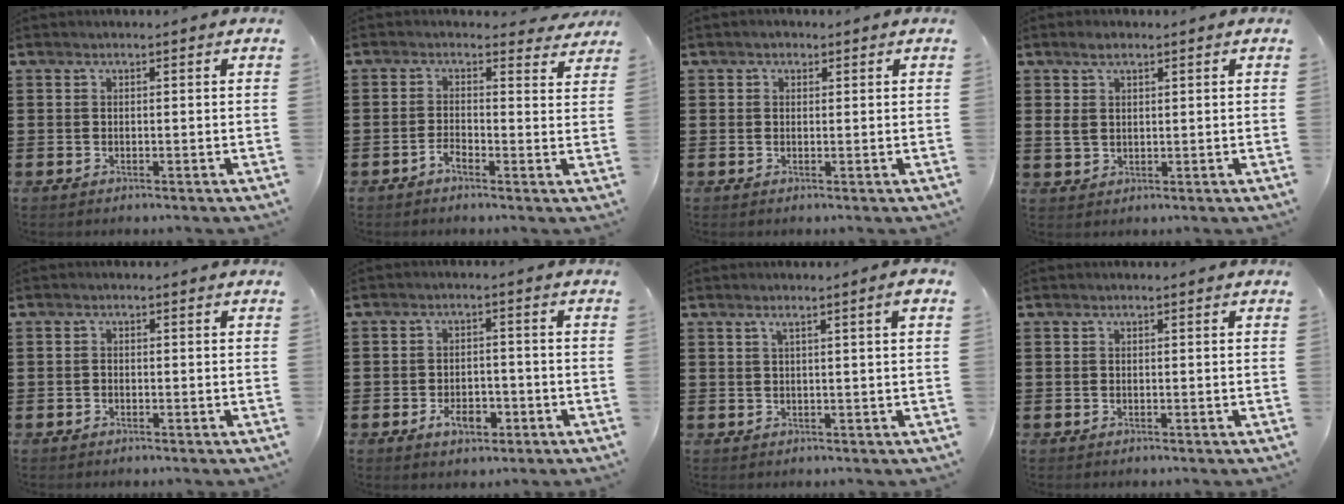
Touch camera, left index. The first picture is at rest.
{"total": 1.7, "force": [-0.4, 1.0, 1.3], "torque": [-0.020, 0.001, -0.012]}
{"total": 0.7, "force": [0.2, 0.7, 0.1], "torque": [-0.005, 0.006, 0.003]}
{"total": 3.4, "force": [1.5, 2.2, 2.1], "torque": [-0.048, 0.011, 0.026]}
{"total": 0.8, "force": [-0.7, 0.5, 0.2], "torque": [-0.007, -0.001, -0.014]}
{"total": 4.4, "force": [-2.4, 2.4, 2.8], "torque": [-0.038, 0.003, -0.044]}
{"total": 2.4, "force": [1.2, -0.4, 2.1], "torque": [-0.038, -0.004, 0.019]}
{"total": 0.0}